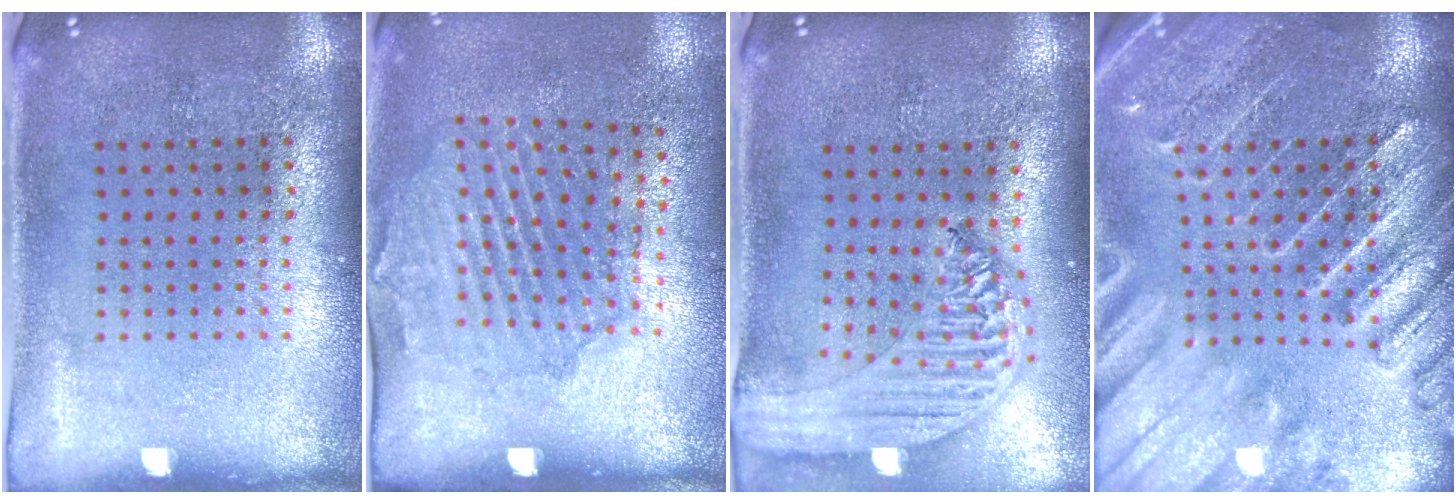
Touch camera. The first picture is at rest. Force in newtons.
{"total": 1.6, "press": 1.4, "slide": 0.7}
{"total": 2.3, "press": 2.0, "slide": 1.1}
{"total": 3.2, "press": 3.0, "slide": 1.2}